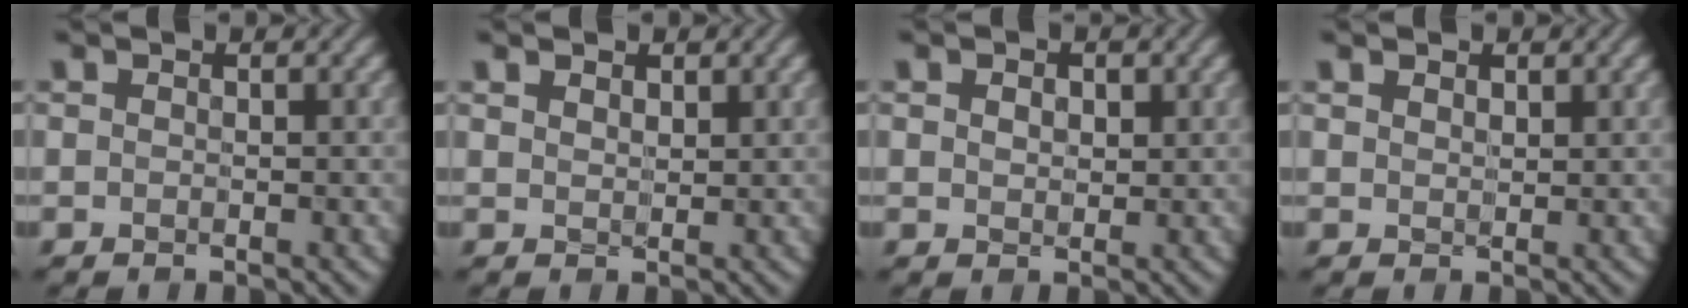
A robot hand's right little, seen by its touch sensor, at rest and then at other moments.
{"total": 1.9, "force": [1.3, 1.1, 1.0], "torque": [-0.020, 0.003, 0.021]}
{"total": 2.1, "force": [0.7, 1.5, 1.3], "torque": [-0.020, 0.006, 0.003]}
{"total": 1.5, "force": [1.0, 0.9, 0.7], "torque": [-0.014, 0.001, 0.019]}